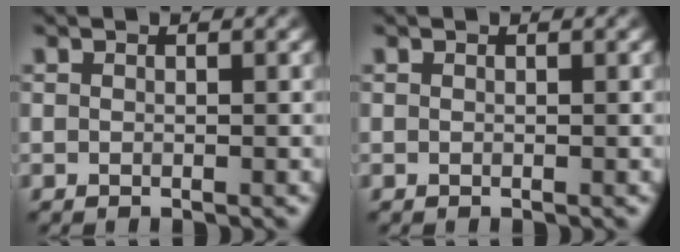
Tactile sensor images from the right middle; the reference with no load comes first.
{"total": 0.0}